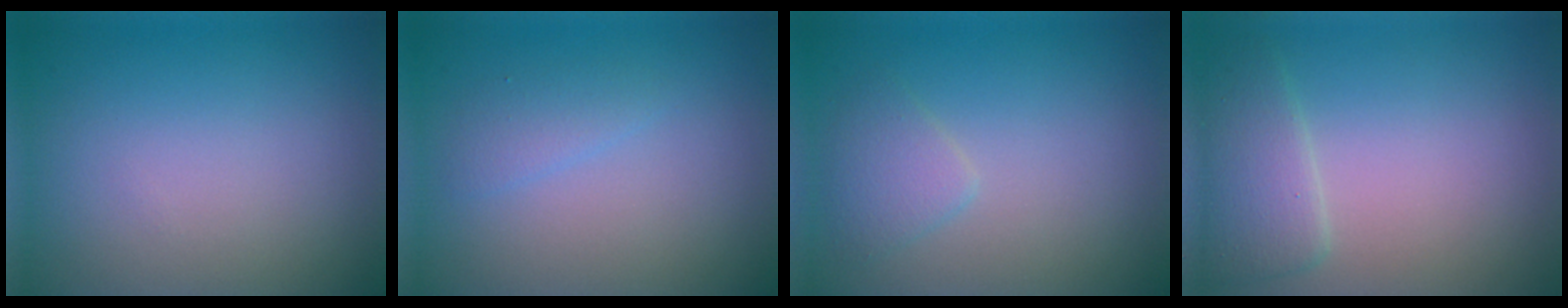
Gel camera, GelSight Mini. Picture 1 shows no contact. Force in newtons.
{"total": 1.2, "press": 1.2, "slide": 0.1}
{"total": 1.8, "press": 1.8, "slide": 0.1}
{"total": 2.8, "press": 2.8, "slide": 0.2}